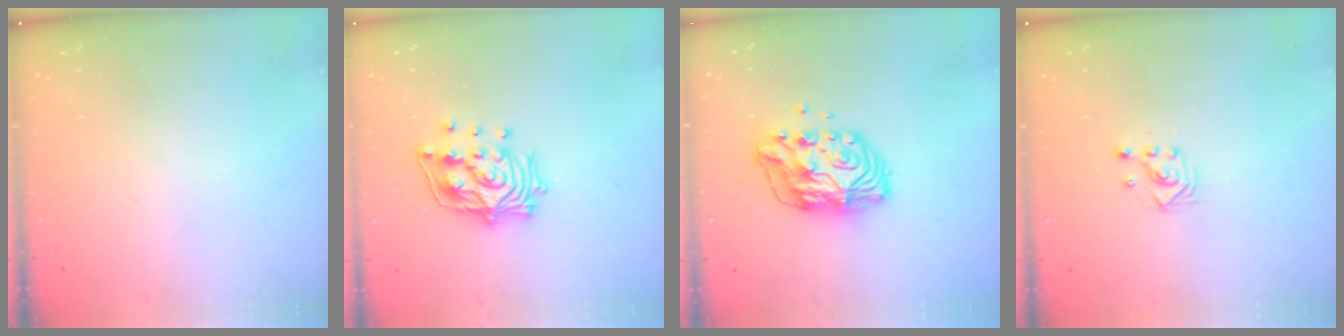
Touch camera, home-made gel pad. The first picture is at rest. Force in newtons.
{"total": 14.0, "press": 13.9, "slide": 1.7}
{"total": 10.5, "press": 10.5, "slide": 1.1}
{"total": 2.2, "press": 2.2, "slide": 0.2}